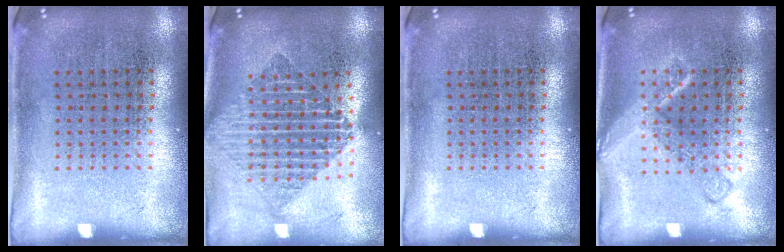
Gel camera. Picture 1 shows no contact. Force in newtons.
{"total": 1.8, "press": 1.5, "slide": 1.0}
{"total": 0.0}
{"total": 2.2, "press": 2.2, "slide": 0.3}